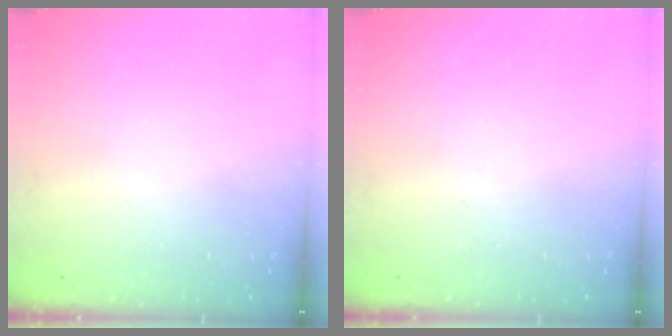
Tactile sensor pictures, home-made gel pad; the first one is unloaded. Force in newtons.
{"total": 0.0}